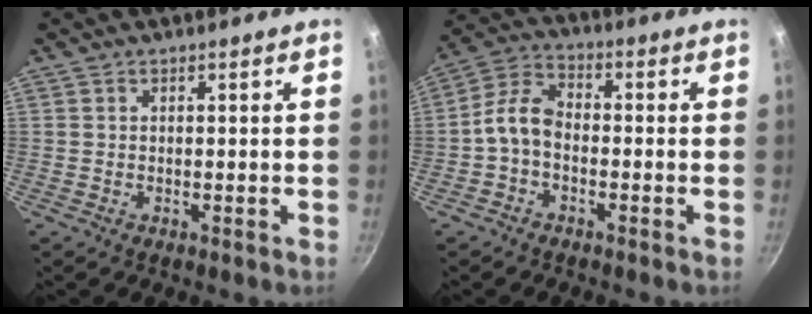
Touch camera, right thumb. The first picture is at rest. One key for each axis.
{"total": 6.9, "fx": -1.7, "fy": 4.3, "fz": 5.1, "tx": -0.100, "ty": 0.034, "tz": -0.047}